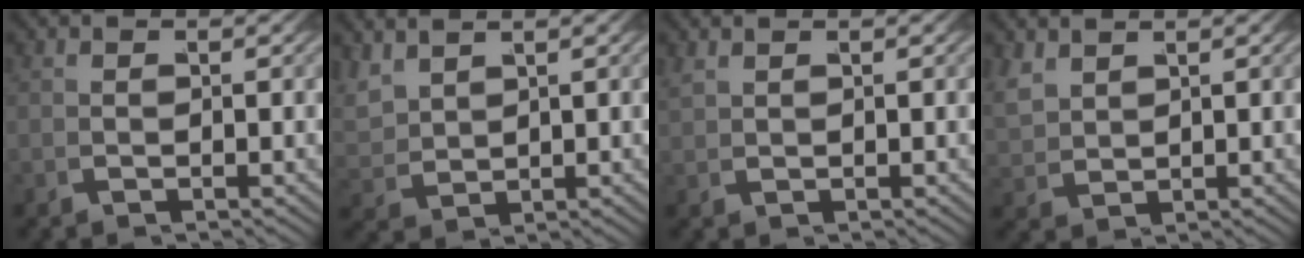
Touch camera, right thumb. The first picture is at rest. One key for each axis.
{"total": 3.0, "fx": 1.9, "fy": 1.5, "fz": 1.6, "tx": -0.041, "ty": -0.002, "tz": 0.048}
{"total": 1.1, "fx": 1.1, "fy": -0.3, "fz": 0.3, "tx": -0.002, "ty": 0.010, "tz": 0.026}
{"total": 2.2, "fx": 1.7, "fy": 1.0, "fz": 1.0, "tx": -0.027, "ty": 0.001, "tz": 0.045}